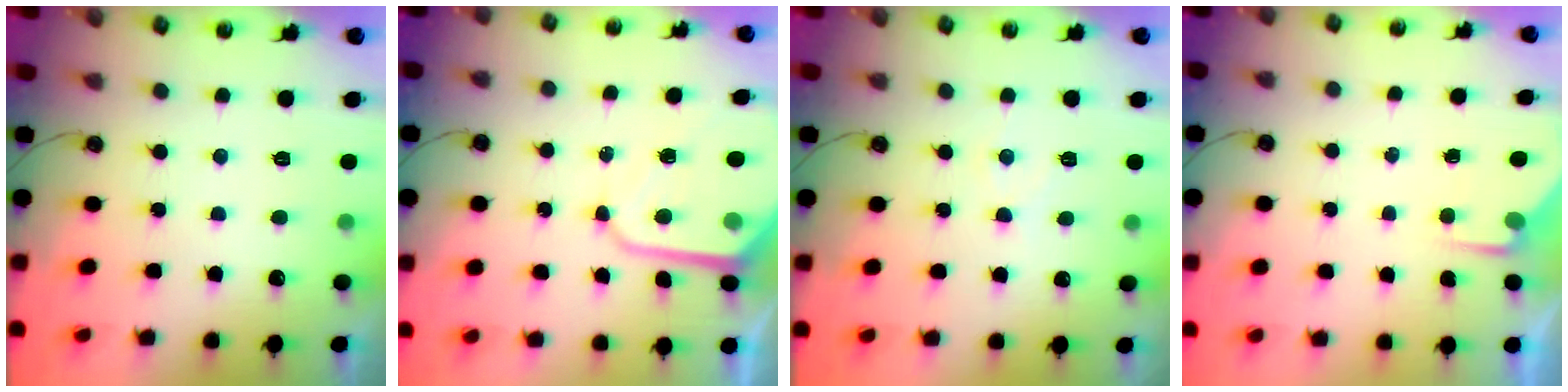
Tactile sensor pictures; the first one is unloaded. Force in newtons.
{"total": 9.6, "press": 9.5, "slide": 0.7}
{"total": 4.6, "press": 4.5, "slide": 0.7}
{"total": 2.7, "press": 2.6, "slide": 0.4}